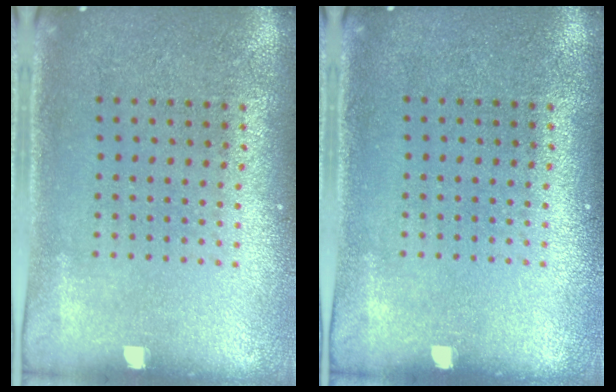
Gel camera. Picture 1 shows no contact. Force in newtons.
{"total": 0.0}